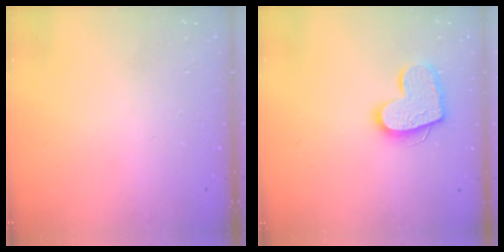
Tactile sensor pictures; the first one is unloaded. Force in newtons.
{"total": 14.6, "press": 14.6, "slide": 1.1}